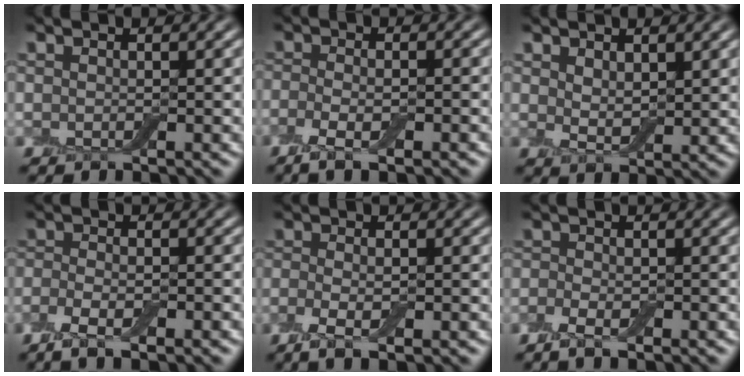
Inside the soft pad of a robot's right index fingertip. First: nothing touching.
{"total": 4.6, "force": [-2.4, 1.6, 3.6], "torque": [-0.060, -0.011, -0.035]}
{"total": 2.3, "force": [1.3, 1.1, 1.5], "torque": [-0.029, -0.006, 0.029]}
{"total": 4.4, "force": [-2.6, 1.7, 3.1], "torque": [-0.053, -0.007, -0.044]}
{"total": 4.2, "force": [-2.0, 1.5, 3.5], "torque": [-0.063, -0.011, -0.027]}
{"total": 2.7, "force": [-1.7, 1.2, 1.7], "torque": [-0.027, 0.002, -0.037]}